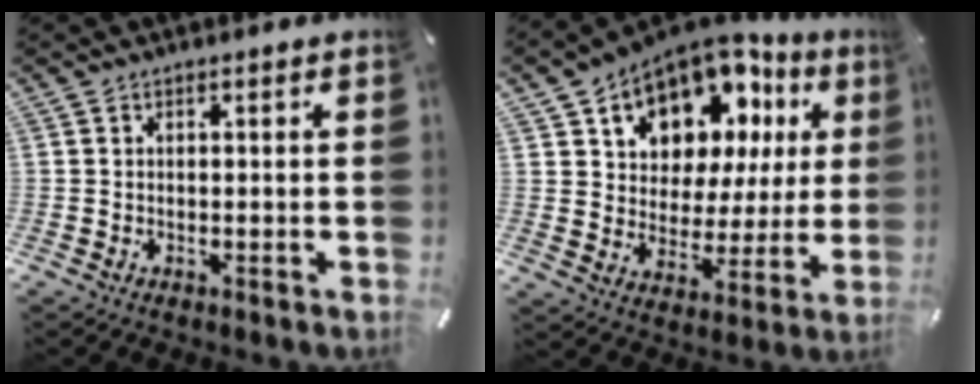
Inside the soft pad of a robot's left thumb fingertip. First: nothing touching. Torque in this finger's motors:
{"motor_torque": [2.53, 2.48, 2.00, -0.77, 0.17]}